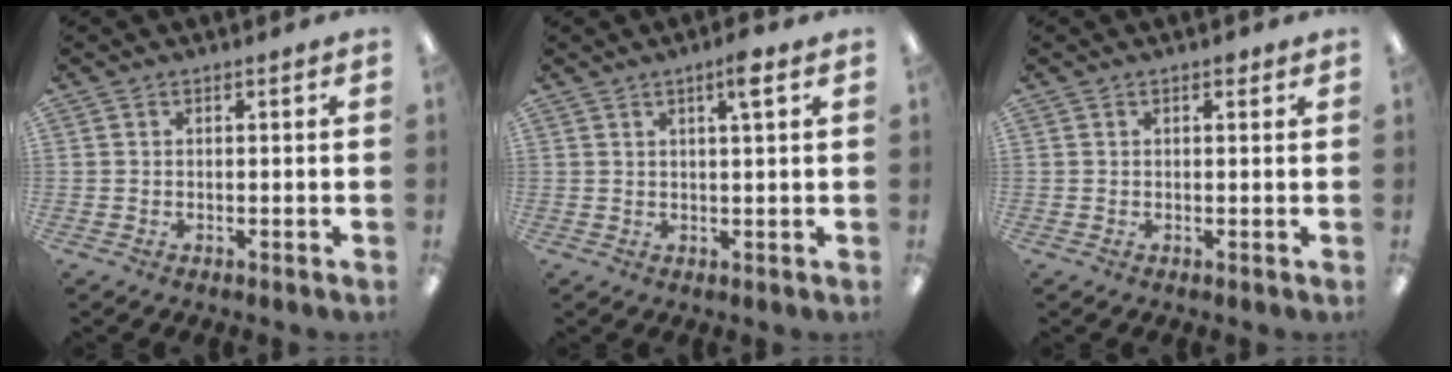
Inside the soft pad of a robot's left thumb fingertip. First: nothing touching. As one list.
[{"total": 4.3, "force": [2.5, 0.5, 3.4], "torque": [-0.058, -0.002, 0.037]}, {"total": 1.1, "force": [0.7, 0.6, 0.6], "torque": [-0.006, -0.001, 0.011]}]